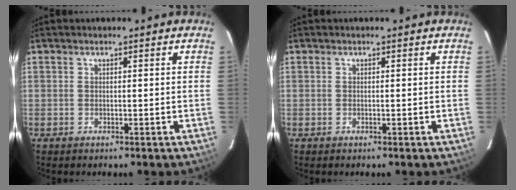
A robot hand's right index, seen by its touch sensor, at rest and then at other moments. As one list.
[{"total": 0.0}]